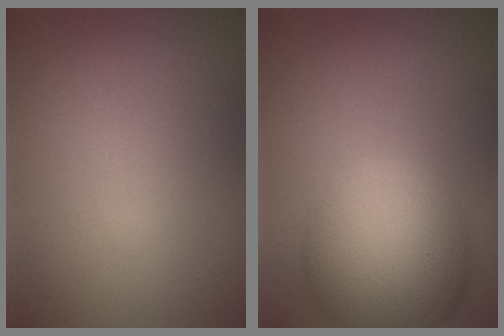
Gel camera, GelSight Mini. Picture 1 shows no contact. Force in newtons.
{"total": 9.6, "press": 9.6, "slide": 0.5}